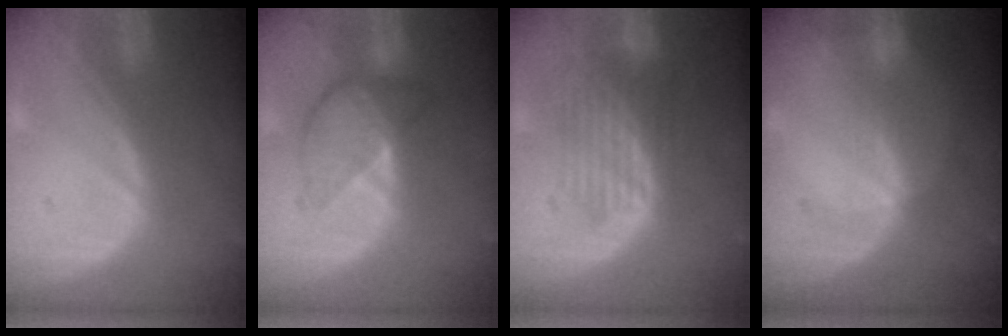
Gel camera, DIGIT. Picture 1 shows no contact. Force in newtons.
{"total": 5.6, "press": 5.6, "slide": 0.3}
{"total": 6.3, "press": 6.3, "slide": 0.5}
{"total": 1.7, "press": 1.3, "slide": 1.1}